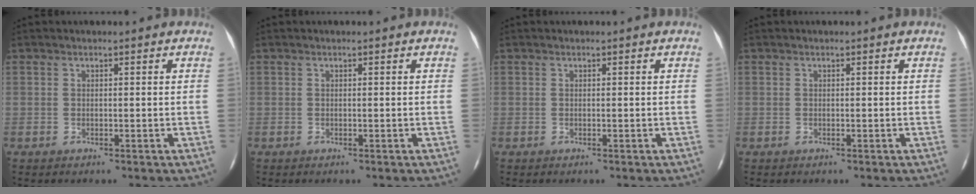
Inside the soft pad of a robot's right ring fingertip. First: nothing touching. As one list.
[{"total": 0.0}, {"total": 0.0}, {"total": 0.0}]